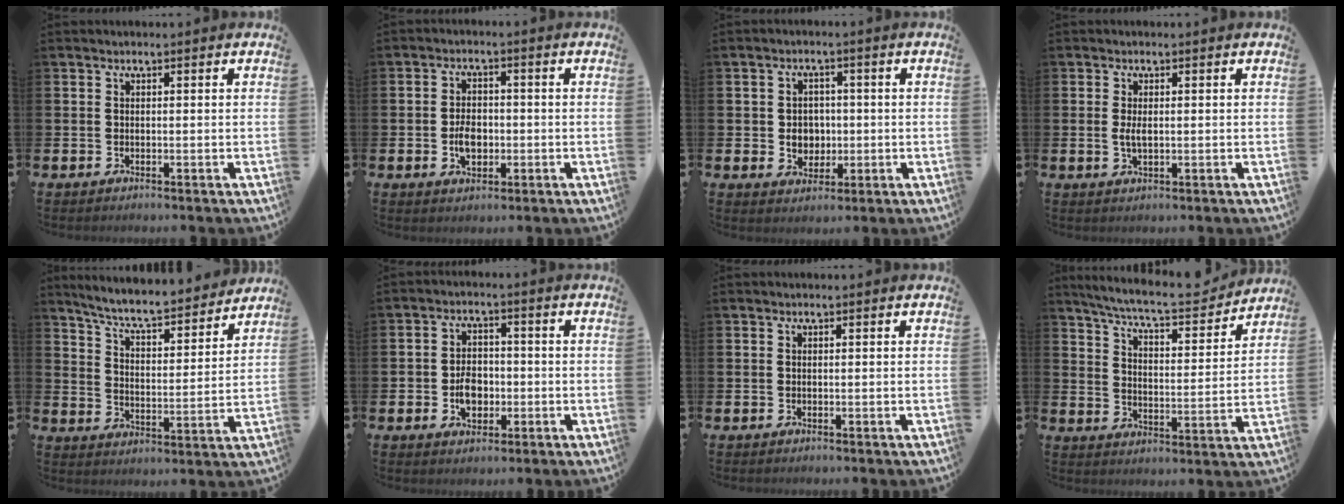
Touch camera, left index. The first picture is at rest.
{"total": 3.9, "force": [-0.8, 2.6, 2.8], "torque": [-0.040, 0.002, -0.018]}
{"total": 3.6, "force": [0.0, 3.3, 1.5], "torque": [-0.020, 0.003, -0.010]}
{"total": 2.3, "force": [0.1, 1.0, 2.1], "torque": [-0.037, 0.002, 0.000]}
{"total": 7.3, "force": [6.9, 0.8, 2.4], "torque": [-0.073, -0.056, 0.115]}
{"total": 4.6, "force": [-1.1, 3.4, 2.9], "torque": [-0.045, 0.003, -0.023]}
{"total": 0.0}
{"total": 7.7, "force": [7.1, 0.7, 2.7], "torque": [-0.076, -0.053, 0.120]}